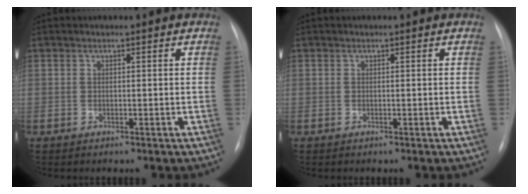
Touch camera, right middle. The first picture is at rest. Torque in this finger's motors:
{"motor_torque": [0.23, -0.15, 0.09, 0.01]}